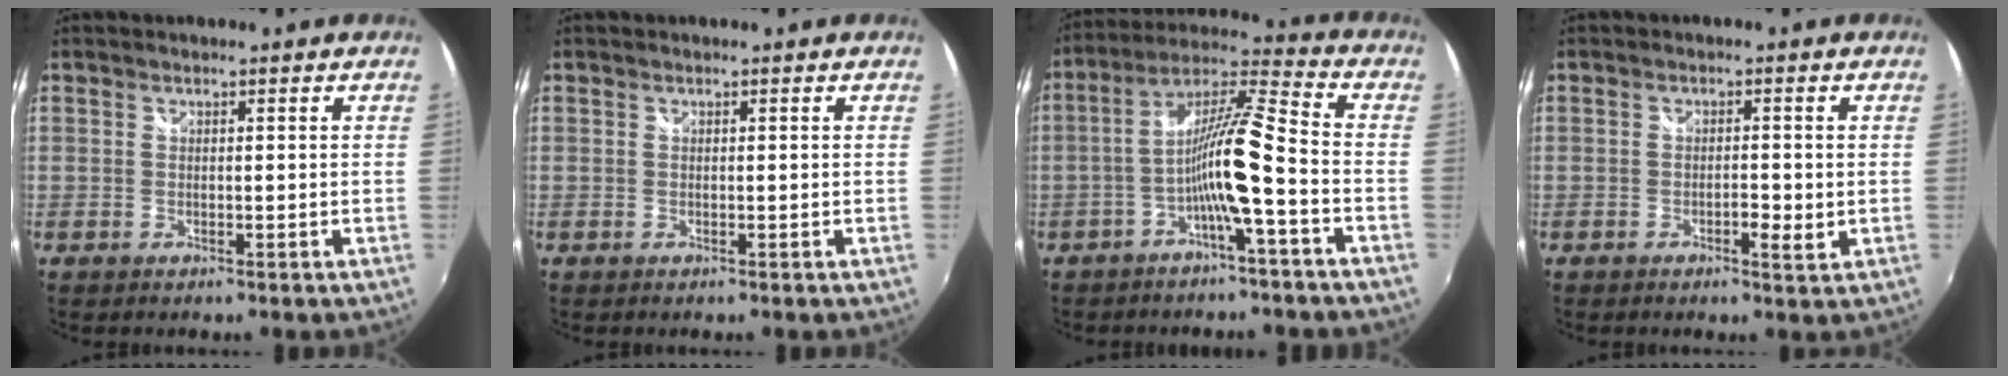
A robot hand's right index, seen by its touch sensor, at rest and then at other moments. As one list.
[{"total": 0.0}, {"total": 10.4, "force": [-4.3, 0.0, 9.5], "torque": [-0.193, 0.016, -0.078]}, {"total": 2.3, "force": [-0.6, 0.7, 2.1], "torque": [-0.038, -0.002, -0.011]}]